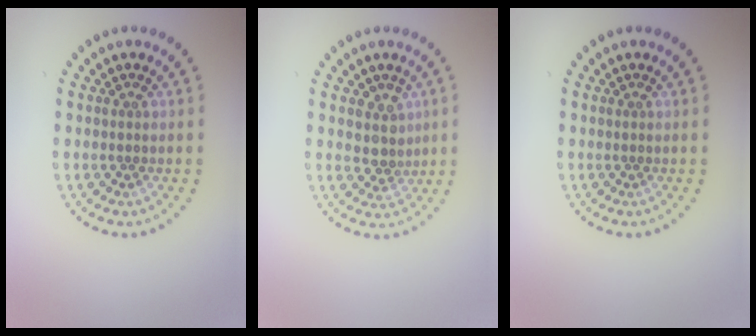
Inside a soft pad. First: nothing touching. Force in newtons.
{"total": 2.5, "press": 2.1, "slide": 1.3}
{"total": 0.0}